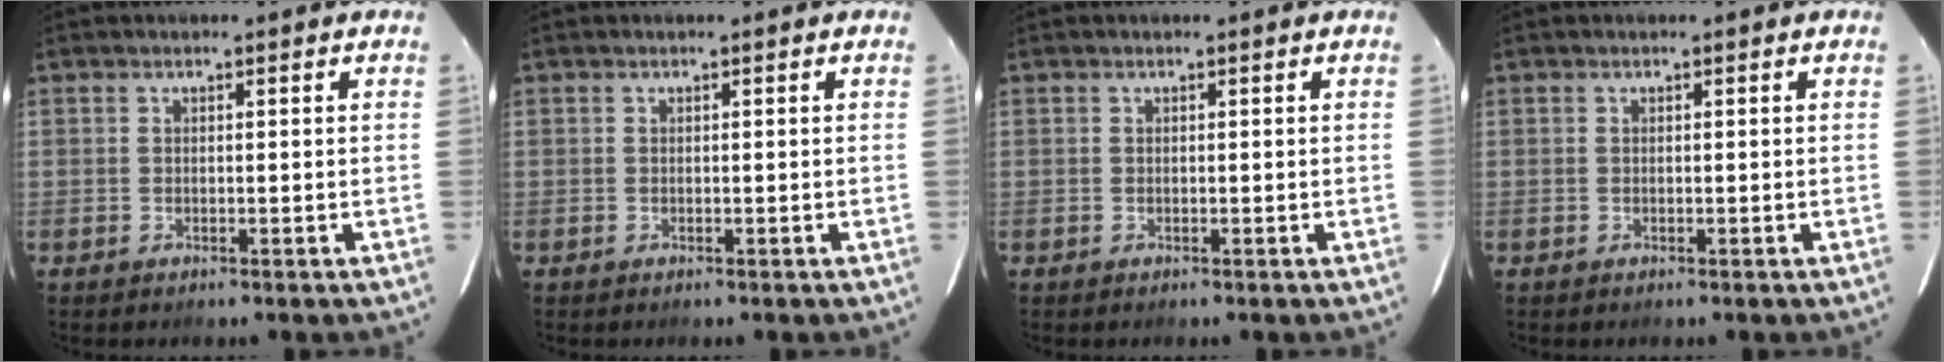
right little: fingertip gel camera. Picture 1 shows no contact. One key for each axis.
{"total": 0.0}
{"total": 0.0}
{"total": 0.0}